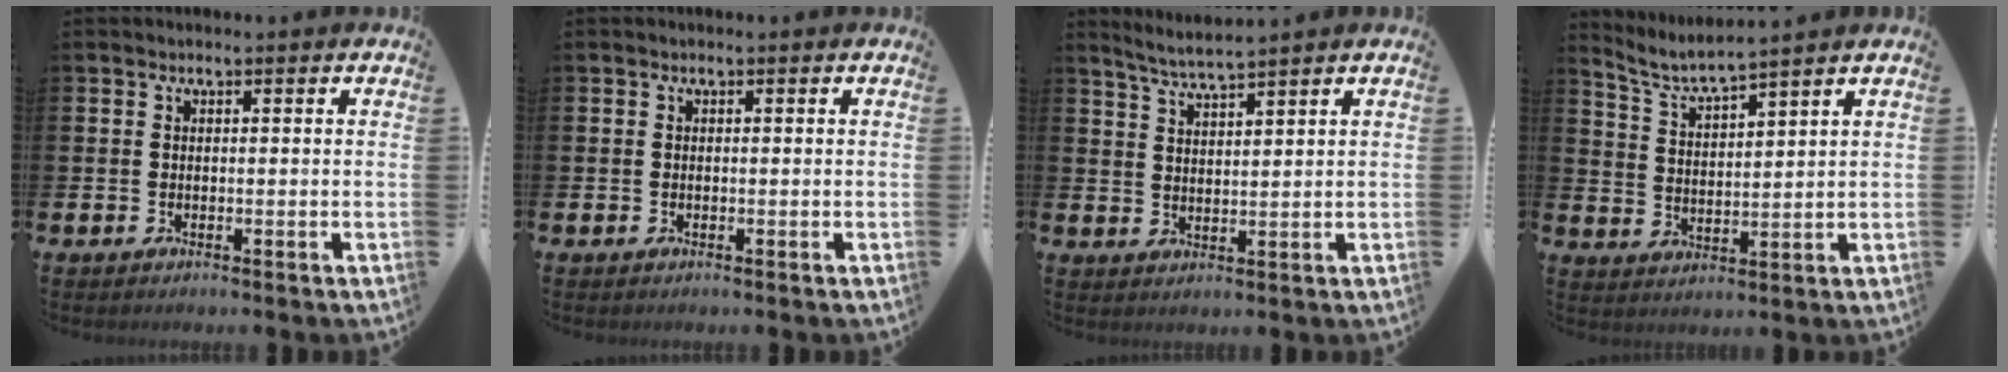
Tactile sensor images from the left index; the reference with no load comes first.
{"total": 0.0}
{"total": 3.7, "force": [3.6, -0.7, 0.6], "torque": [-0.029, -0.017, 0.065]}
{"total": 4.6, "force": [4.4, -0.2, 1.2], "torque": [-0.049, -0.028, 0.074]}